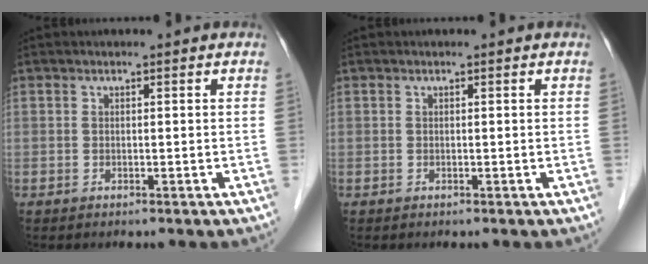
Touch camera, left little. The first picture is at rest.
{"total": 0.0}